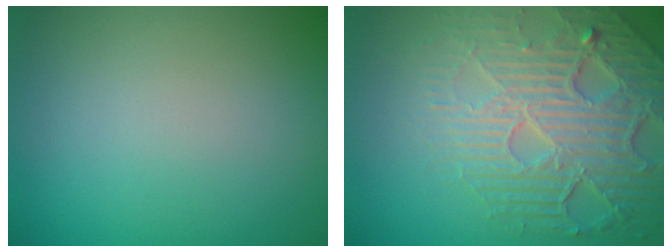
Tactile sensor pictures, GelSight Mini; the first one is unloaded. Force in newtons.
{"total": 8.0, "press": 5.6, "slide": 5.7}